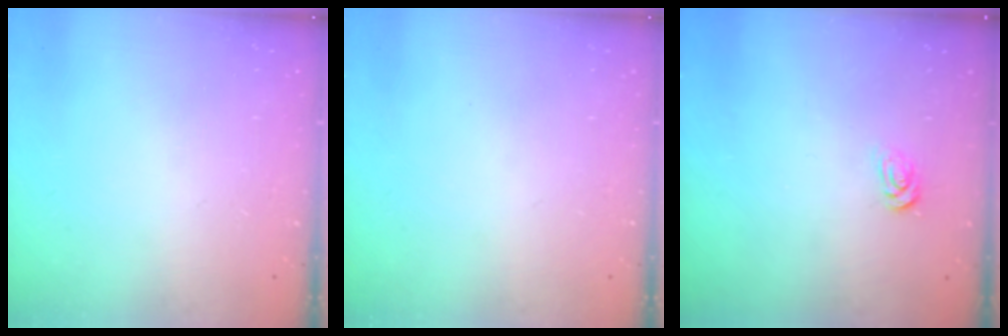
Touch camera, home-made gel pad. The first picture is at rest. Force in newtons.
{"total": 0.0}
{"total": 2.6, "press": 2.6, "slide": 0.4}